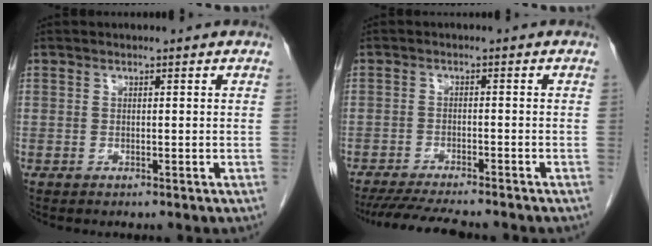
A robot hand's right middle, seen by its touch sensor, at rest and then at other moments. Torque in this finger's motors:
{"motor_torque": [0.52, -0.44, 0.06, 0.05]}